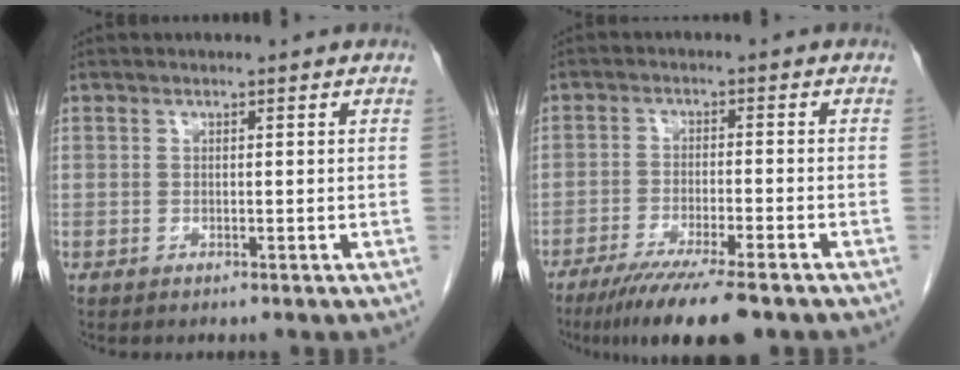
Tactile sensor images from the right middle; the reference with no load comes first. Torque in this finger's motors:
{"motor_torque": [1.12, -1.02, 0.23, 0.06]}